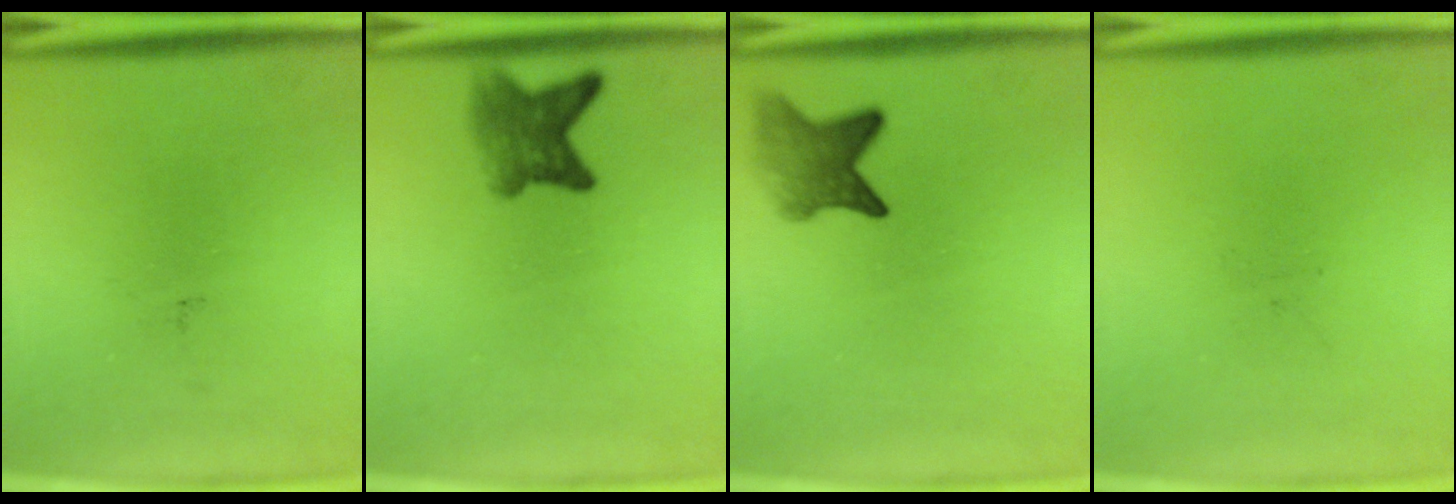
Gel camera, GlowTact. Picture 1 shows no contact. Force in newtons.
{"total": 4.2}
{"total": 4.5}
{"total": 0.0}